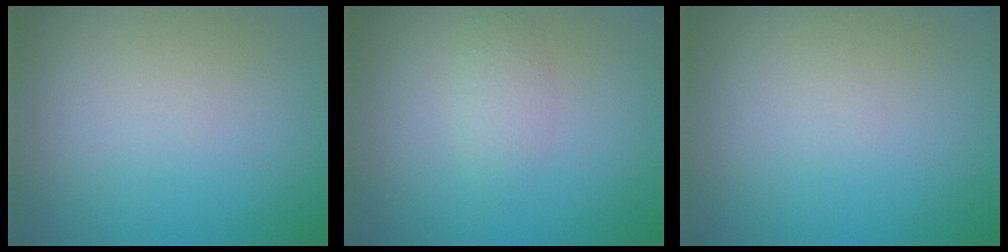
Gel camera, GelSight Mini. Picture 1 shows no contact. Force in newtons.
{"total": 1.5, "press": 1.5, "slide": 0.0}
{"total": 0.0}